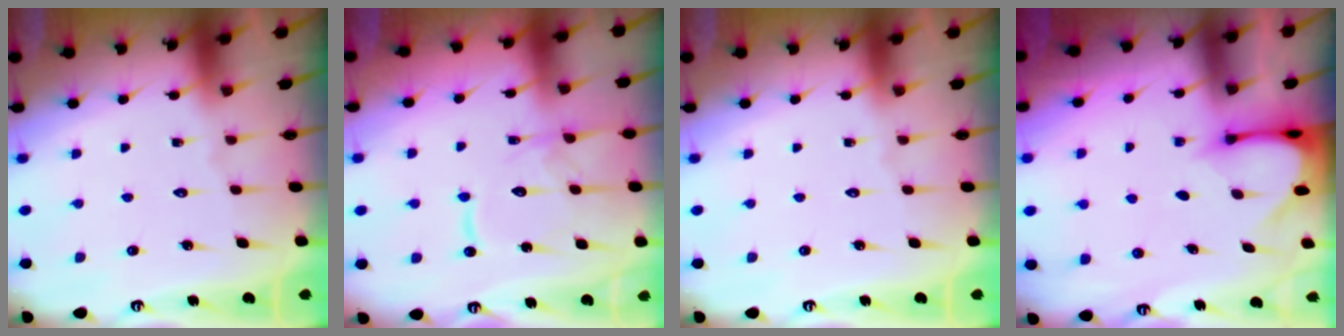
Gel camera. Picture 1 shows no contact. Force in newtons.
{"total": 12.4, "press": 12.4, "slide": 1.3}
{"total": 0.0}
{"total": 3.3, "press": 3.3, "slide": 0.3}